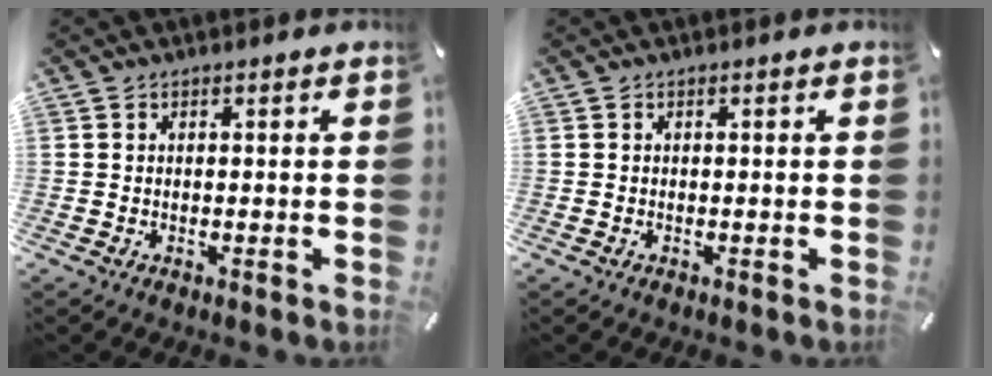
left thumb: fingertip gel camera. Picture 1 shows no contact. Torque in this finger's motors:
{"motor_torque": [0.00, 0.00, 0.00, 0.00, -0.01]}